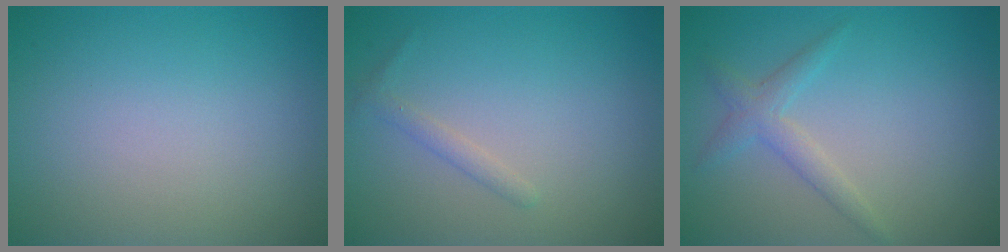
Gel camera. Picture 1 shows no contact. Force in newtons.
{"total": 1.1, "press": 1.1, "slide": 0.1}
{"total": 2.0, "press": 2.0, "slide": 0.1}